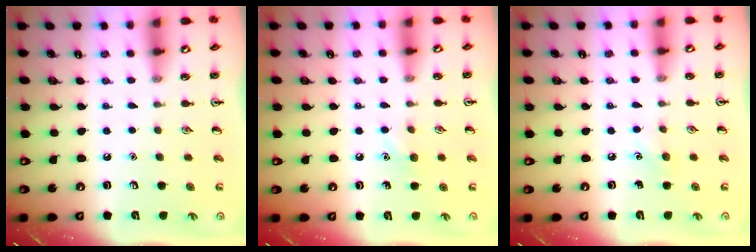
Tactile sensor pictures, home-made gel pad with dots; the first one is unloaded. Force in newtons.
{"total": 6.1, "press": 5.9, "slide": 1.8}
{"total": 5.3, "press": 5.2, "slide": 1.2}